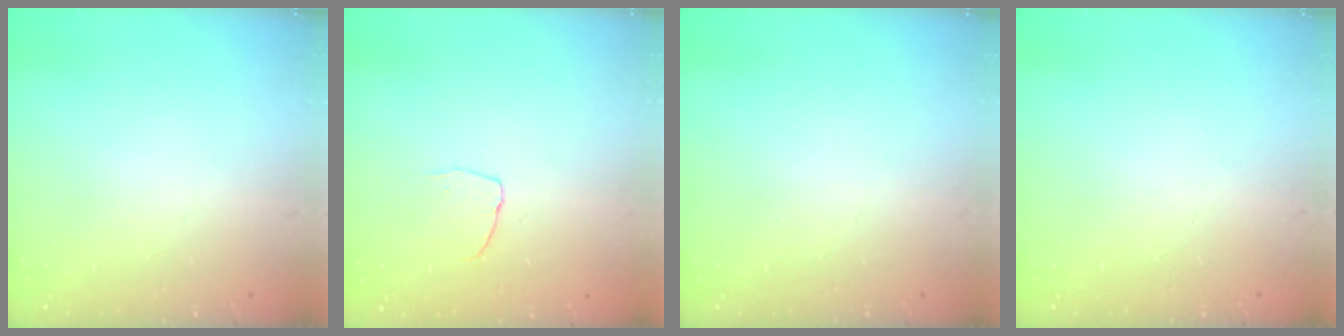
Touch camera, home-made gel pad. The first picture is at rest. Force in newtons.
{"total": 4.3, "press": 4.3, "slide": 0.3}
{"total": 0.0}
{"total": 0.0}